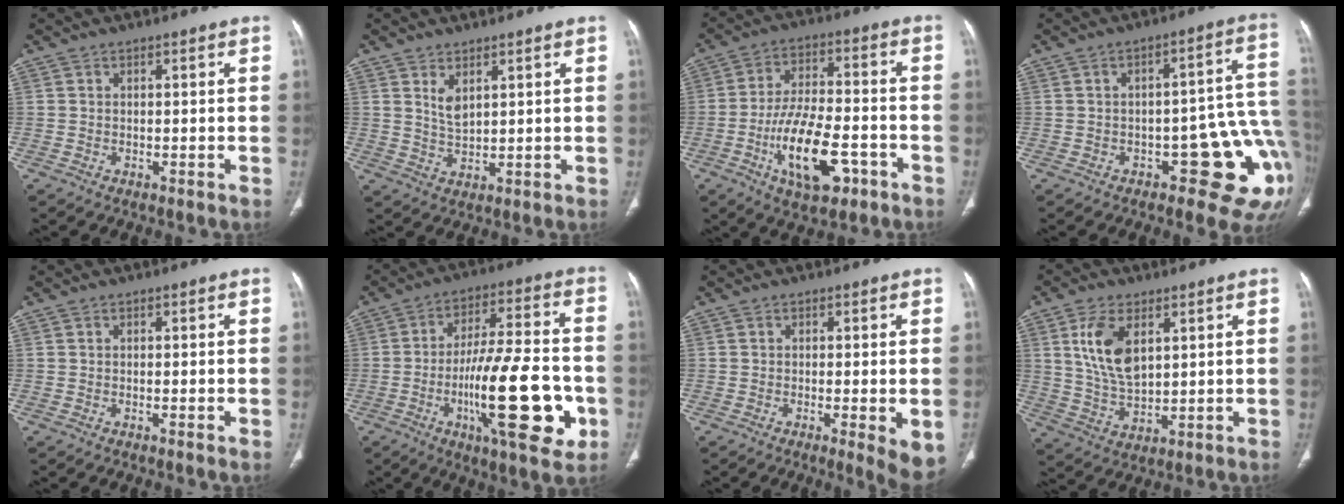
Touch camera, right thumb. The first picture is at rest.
{"total": 3.5, "force": [1.8, 1.6, 2.5], "torque": [-0.041, -0.017, 0.043]}
{"total": 14.7, "force": [-6.0, 6.6, 11.8], "torque": [-0.197, 0.027, -0.096]}
{"total": 15.2, "force": [-5.1, 6.2, 12.9], "torque": [-0.090, 0.038, -0.057]}
{"total": 0.8, "force": [-0.2, 0.1, 0.8], "torque": [-0.015, -0.003, -0.001]}
{"total": 22.6, "force": [-6.3, 6.5, 20.7], "torque": [-0.322, 0.016, -0.088]}
{"total": 6.8, "force": [-2.0, 1.4, 6.4], "torque": [-0.083, -0.018, -0.030]}
{"total": 10.3, "force": [3.7, 5.5, 7.9], "torque": [-0.145, -0.017, 0.077]}